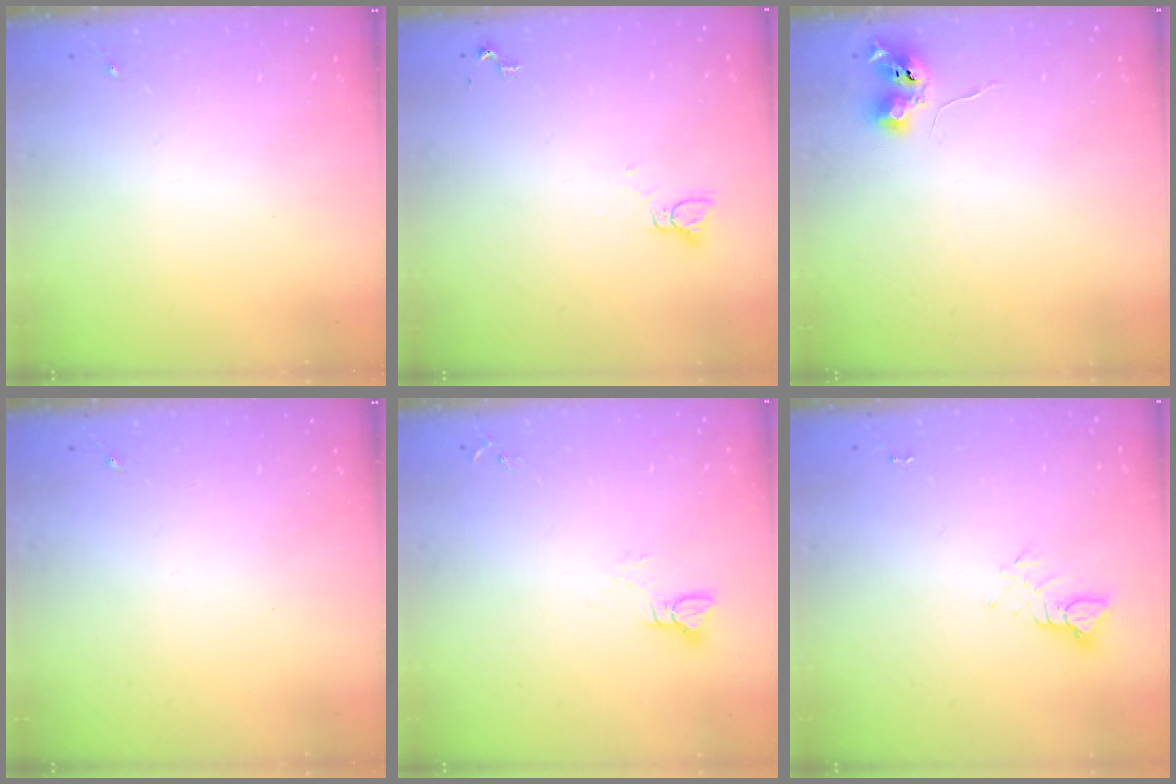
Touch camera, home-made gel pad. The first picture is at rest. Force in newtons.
{"total": 2.2, "press": 2.2, "slide": 0.1}
{"total": 6.2, "press": 6.1, "slide": 0.8}
{"total": 0.0}
{"total": 3.0, "press": 3.0, "slide": 0.3}
{"total": 3.1, "press": 3.1, "slide": 0.3}